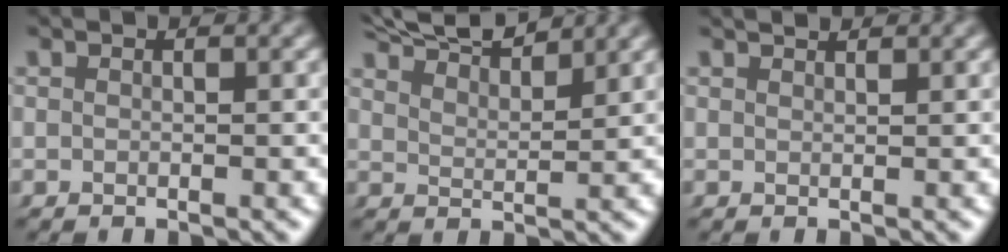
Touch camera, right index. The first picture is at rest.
{"total": 6.5, "force": [6.0, 1.1, 2.3], "torque": [-0.046, 0.010, 0.098]}
{"total": 0.9, "force": [0.9, 0.0, 0.1], "torque": [0.002, -0.003, 0.018]}